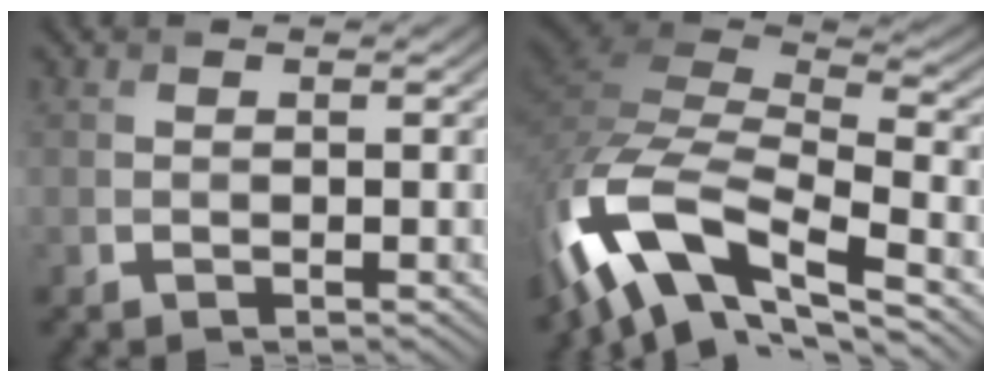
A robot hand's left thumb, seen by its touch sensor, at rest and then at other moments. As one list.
[{"total": 16.5, "force": [-8.9, 6.8, 12.1], "torque": [-0.292, -0.011, -0.168]}]